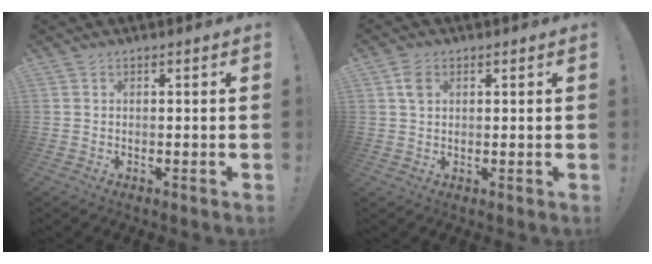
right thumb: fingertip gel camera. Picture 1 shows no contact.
{"total": 4.1, "force": [1.3, 2.7, 2.8], "torque": [-0.046, 0.002, 0.025]}